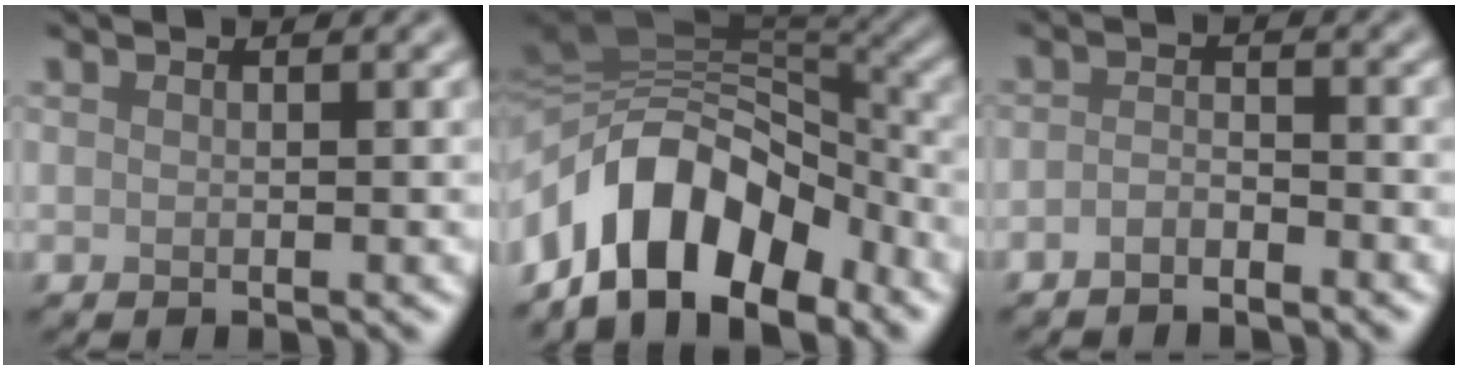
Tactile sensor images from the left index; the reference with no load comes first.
{"total": 11.5, "force": [-4.8, 6.7, 8.0], "torque": [-0.125, 0.025, -0.091]}
{"total": 1.6, "force": [-1.2, 0.5, 1.0], "torque": [-0.021, 0.003, -0.027]}